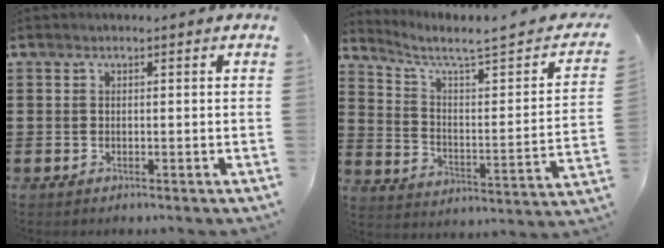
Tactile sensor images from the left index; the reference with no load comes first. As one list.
[{"total": 4.5, "force": [3.4, 0.1, 3.0], "torque": [-0.079, -0.032, 0.046]}]